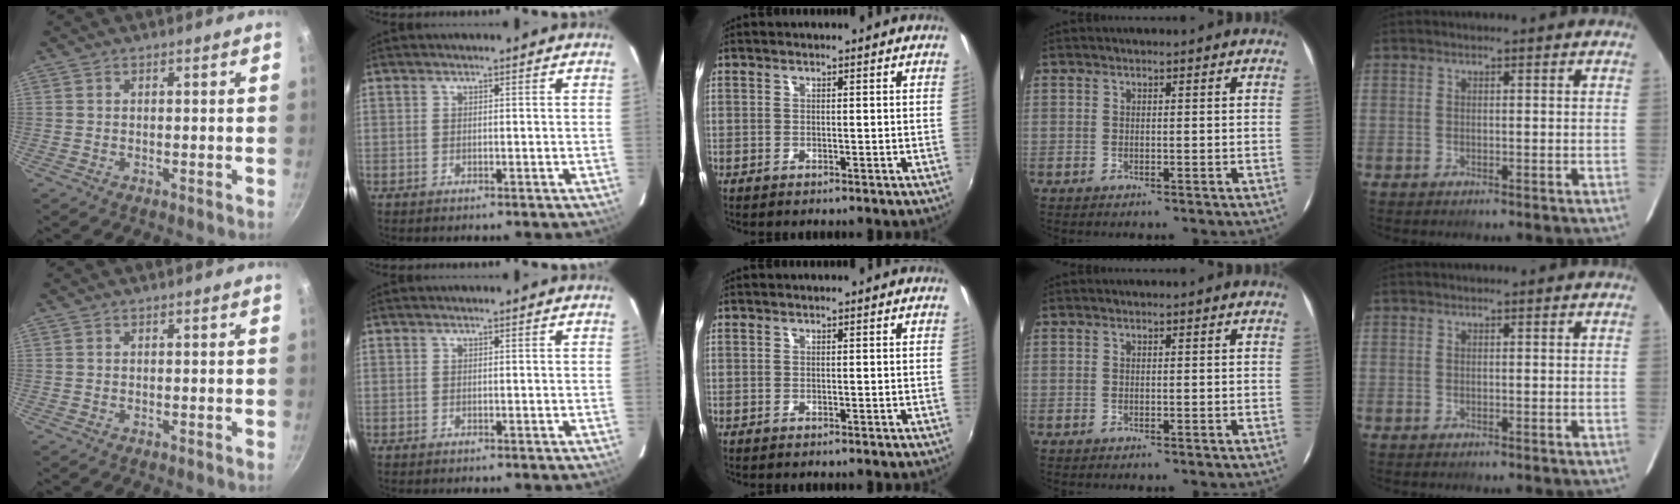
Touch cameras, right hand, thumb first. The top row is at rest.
{}